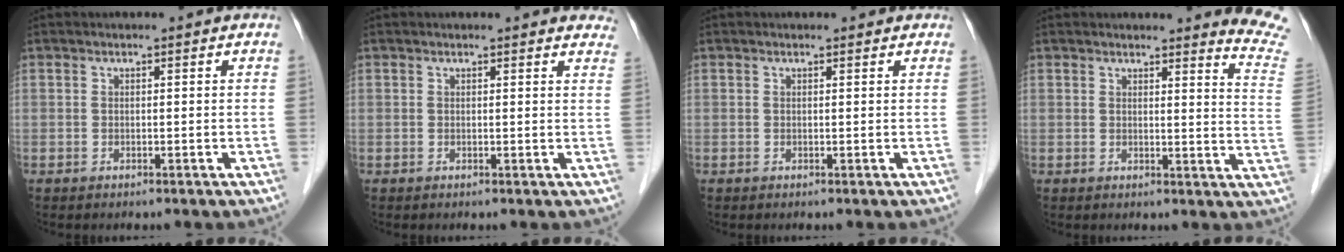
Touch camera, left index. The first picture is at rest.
{"total": 7.5, "force": [7.0, 2.0, 1.8], "torque": [0.003, 0.003, 0.053]}
{"total": 1.5, "force": [1.3, 0.6, 0.4], "torque": [-0.008, 0.009, 0.012]}
{"total": 9.1, "force": [9.1, -0.7, 0.8], "torque": [0.003, -0.102, 0.069]}